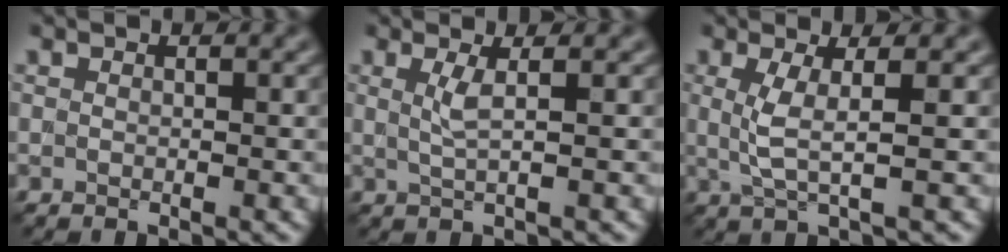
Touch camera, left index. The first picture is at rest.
{"total": 1.9, "force": [0.5, 0.5, 1.8], "torque": [-0.034, -0.005, 0.007]}
{"total": 2.9, "force": [0.4, 0.6, 2.8], "torque": [-0.060, -0.002, 0.008]}